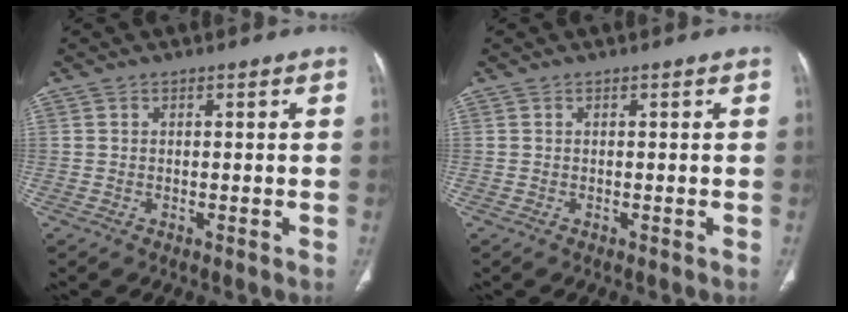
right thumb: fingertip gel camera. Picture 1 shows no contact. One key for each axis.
{"total": 0.0}